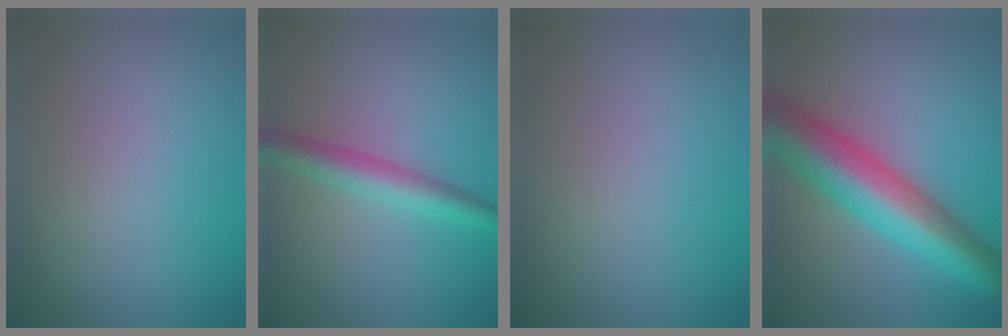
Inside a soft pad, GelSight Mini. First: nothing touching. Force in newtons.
{"total": 3.6, "press": 3.6, "slide": 0.1}
{"total": 0.0}
{"total": 9.5, "press": 9.5, "slide": 0.3}